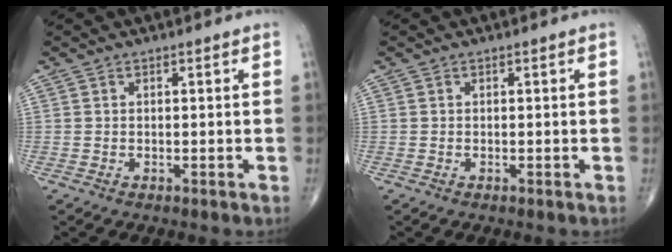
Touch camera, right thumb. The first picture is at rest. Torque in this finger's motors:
{"motor_torque": [0.88, -0.02, 0.06, -0.06, 0.00]}